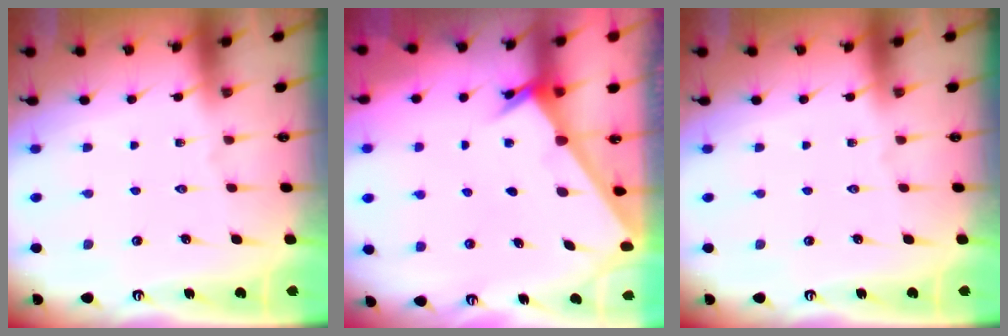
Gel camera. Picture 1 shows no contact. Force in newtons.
{"total": 2.4, "press": 2.4, "slide": 0.2}
{"total": 0.0}